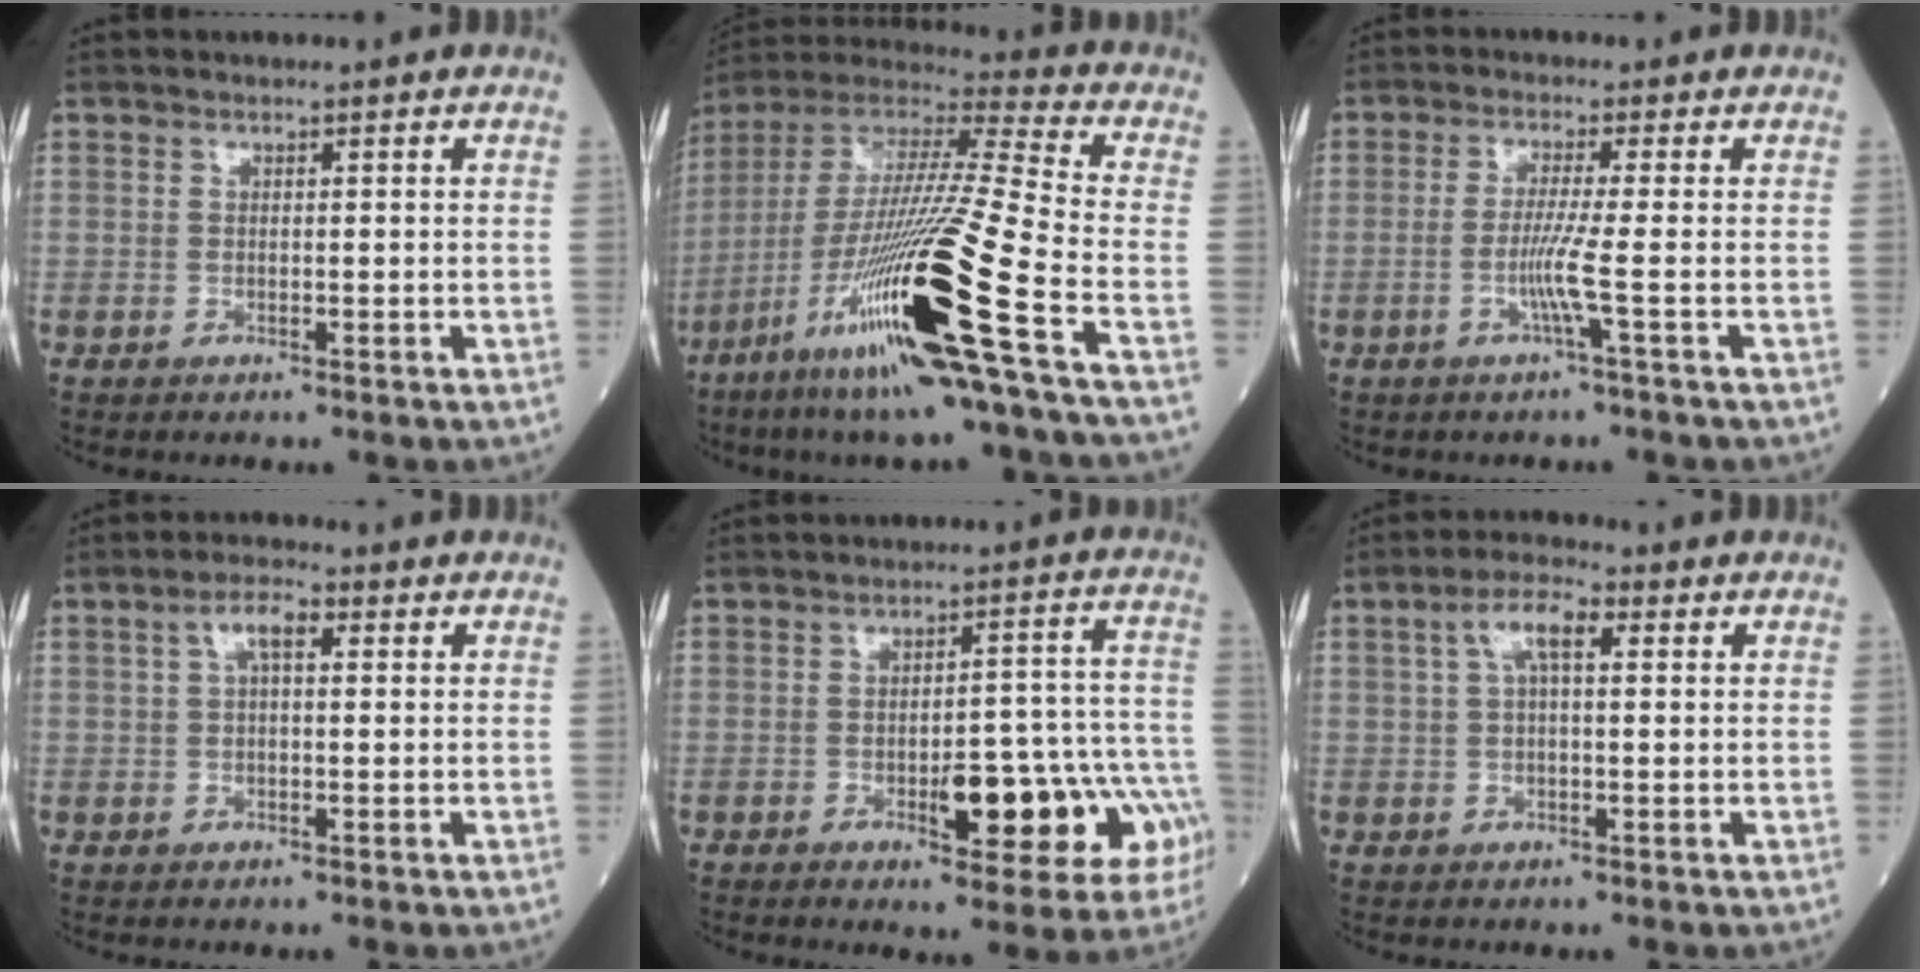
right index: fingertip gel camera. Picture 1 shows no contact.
{"total": 25.1, "force": [-10.5, -0.3, 22.8], "torque": [-0.448, -0.051, -0.197]}
{"total": 4.0, "force": [-1.1, -1.4, 3.5], "torque": [-0.077, -0.008, -0.023]}
{"total": 5.0, "force": [1.6, 1.7, 4.4], "torque": [-0.086, 0.023, 0.032]}
{"total": 13.9, "force": [-5.0, 3.9, 12.4], "torque": [-0.106, 0.031, -0.050]}
{"total": 5.3, "force": [1.8, 1.7, 4.6], "torque": [-0.093, 0.021, 0.036]}